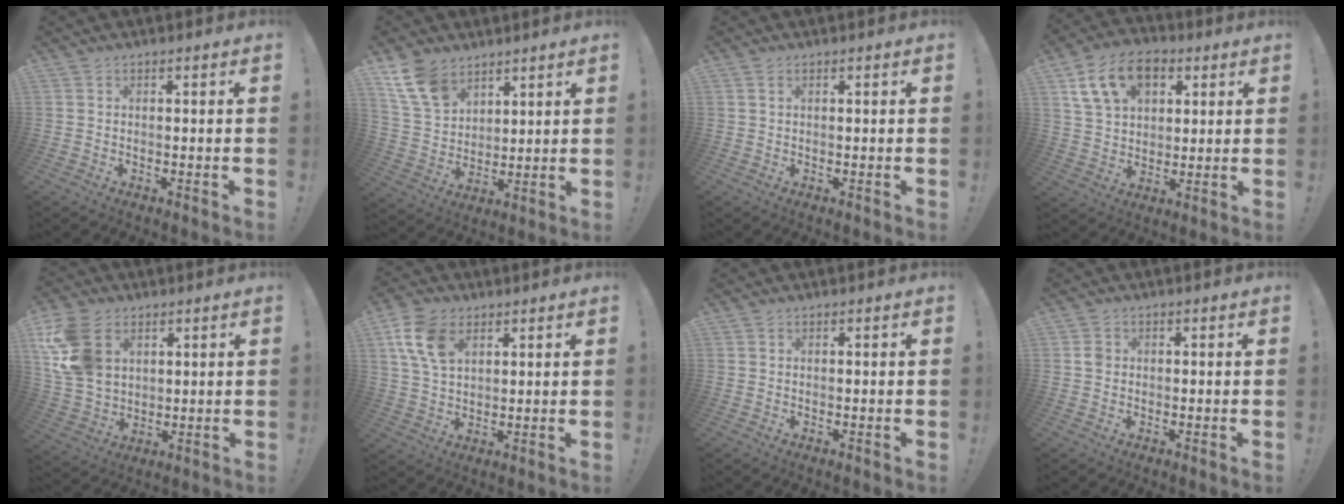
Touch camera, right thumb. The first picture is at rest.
{"total": 12.7, "force": [8.3, 7.7, 5.5], "torque": [-0.107, -0.040, 0.167]}
{"total": 0.9, "force": [0.6, 0.3, 0.7], "torque": [-0.008, -0.003, 0.009]}
{"total": 15.5, "force": [7.0, 10.6, 8.9], "torque": [-0.141, -0.019, 0.135]}
{"total": 16.2, "force": [6.2, 11.4, 9.6], "torque": [-0.189, -0.019, 0.125]}
{"total": 11.0, "force": [5.1, 6.9, 6.9], "torque": [-0.140, -0.008, 0.099]}
{"total": 0.0}
{"total": 1.6, "force": [0.1, 1.5, 0.5], "torque": [-0.008, 0.005, 0.002]}